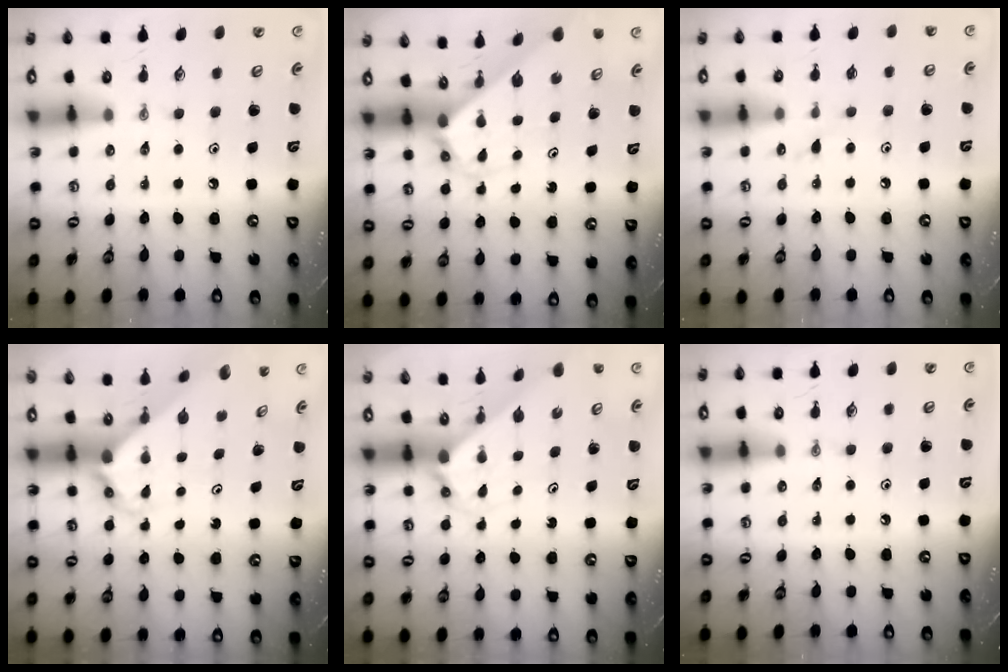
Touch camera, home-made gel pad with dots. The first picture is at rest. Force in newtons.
{"total": 2.6, "press": 2.6, "slide": 0.2}
{"total": 5.4, "press": 5.3, "slide": 0.5}
{"total": 3.6, "press": 3.6, "slide": 0.2}
{"total": 1.9, "press": 1.9, "slide": 0.2}
{"total": 0.0}